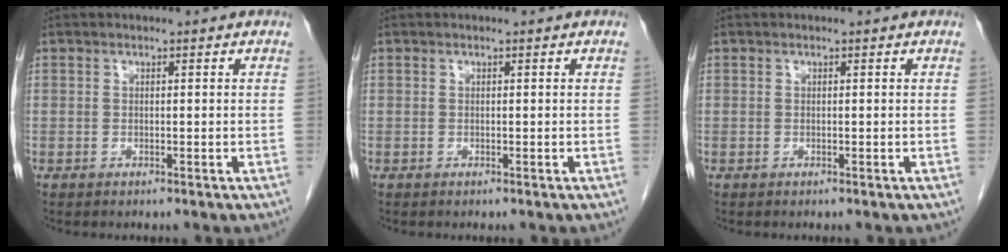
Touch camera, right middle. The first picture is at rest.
{"total": 0.0}
{"total": 0.0}